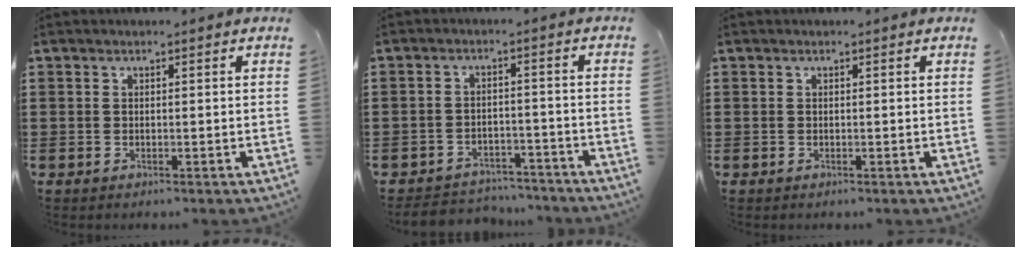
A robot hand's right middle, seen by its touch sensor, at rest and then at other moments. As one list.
[{"total": 3.8, "force": [-3.7, 0.8, 0.0], "torque": [-0.006, 0.003, -0.081]}, {"total": 0.0}]